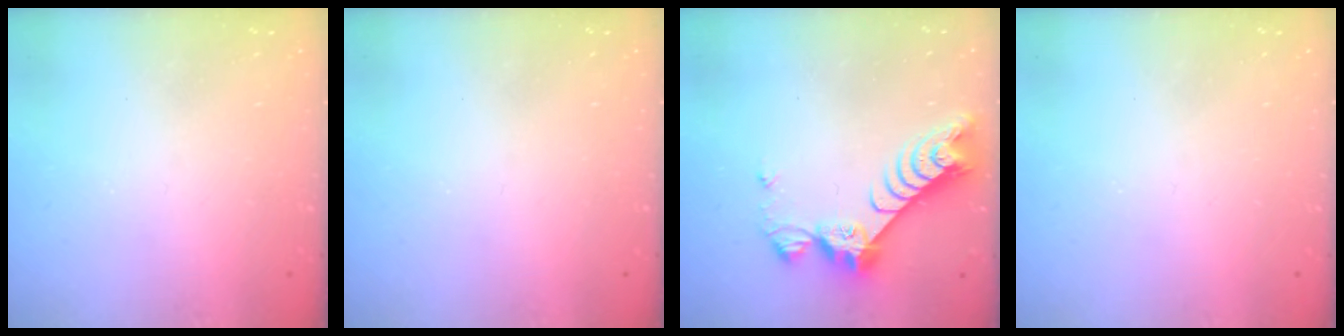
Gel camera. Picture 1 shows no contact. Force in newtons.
{"total": 0.0}
{"total": 9.7, "press": 9.7, "slide": 0.8}
{"total": 0.0}